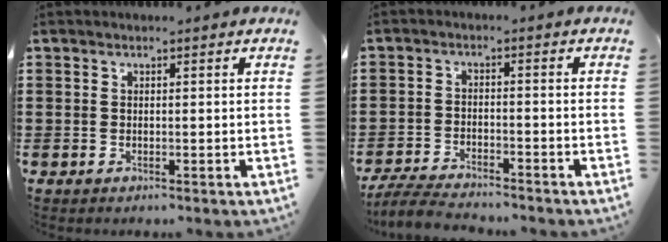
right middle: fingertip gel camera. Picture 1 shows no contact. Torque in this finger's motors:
{"motor_torque": [0.33, -0.26, 0.04, 0.02]}